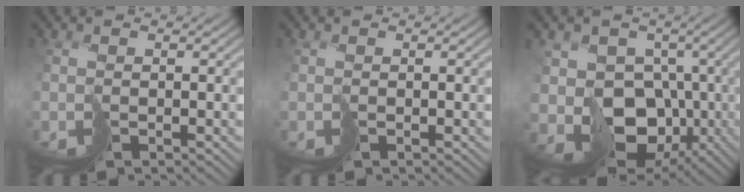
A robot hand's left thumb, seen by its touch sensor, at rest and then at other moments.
{"total": 0.0}
{"total": 11.9, "force": [-3.4, 9.3, 6.7], "torque": [-0.129, -0.018, -0.060]}